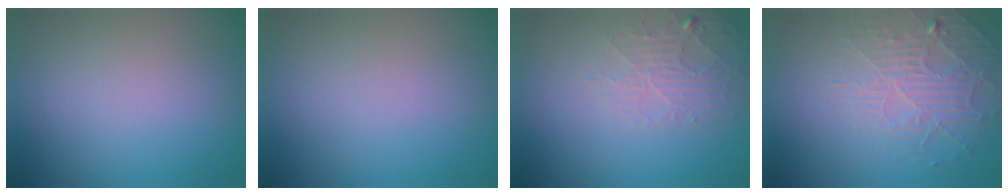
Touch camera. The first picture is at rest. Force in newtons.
{"total": 0.0}
{"total": 2.6, "press": 2.6, "slide": 0.4}
{"total": 2.6, "press": 2.0, "slide": 1.7}